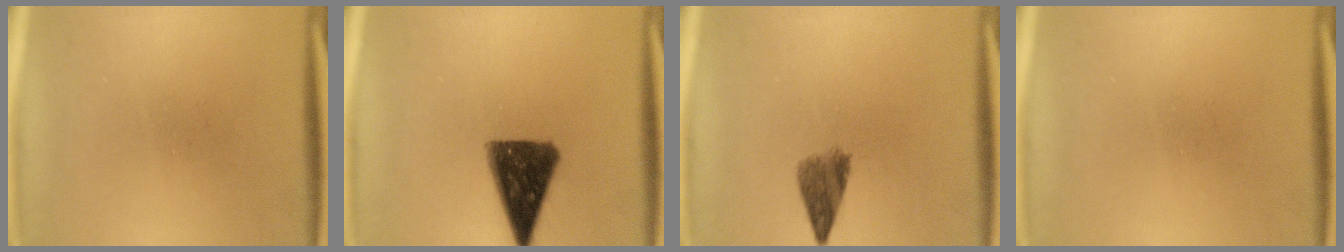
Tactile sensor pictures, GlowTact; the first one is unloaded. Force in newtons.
{"total": 12.3}
{"total": 4.2}
{"total": 0.0}